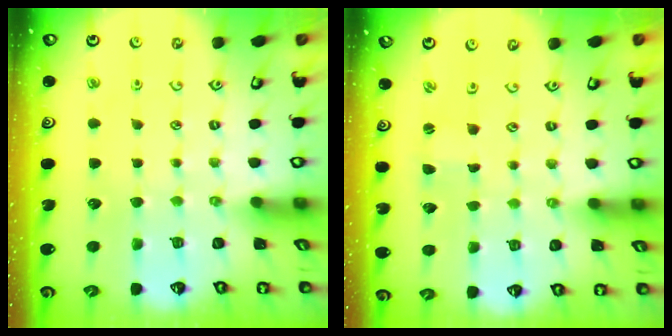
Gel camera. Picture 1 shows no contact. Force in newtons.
{"total": 0.0}